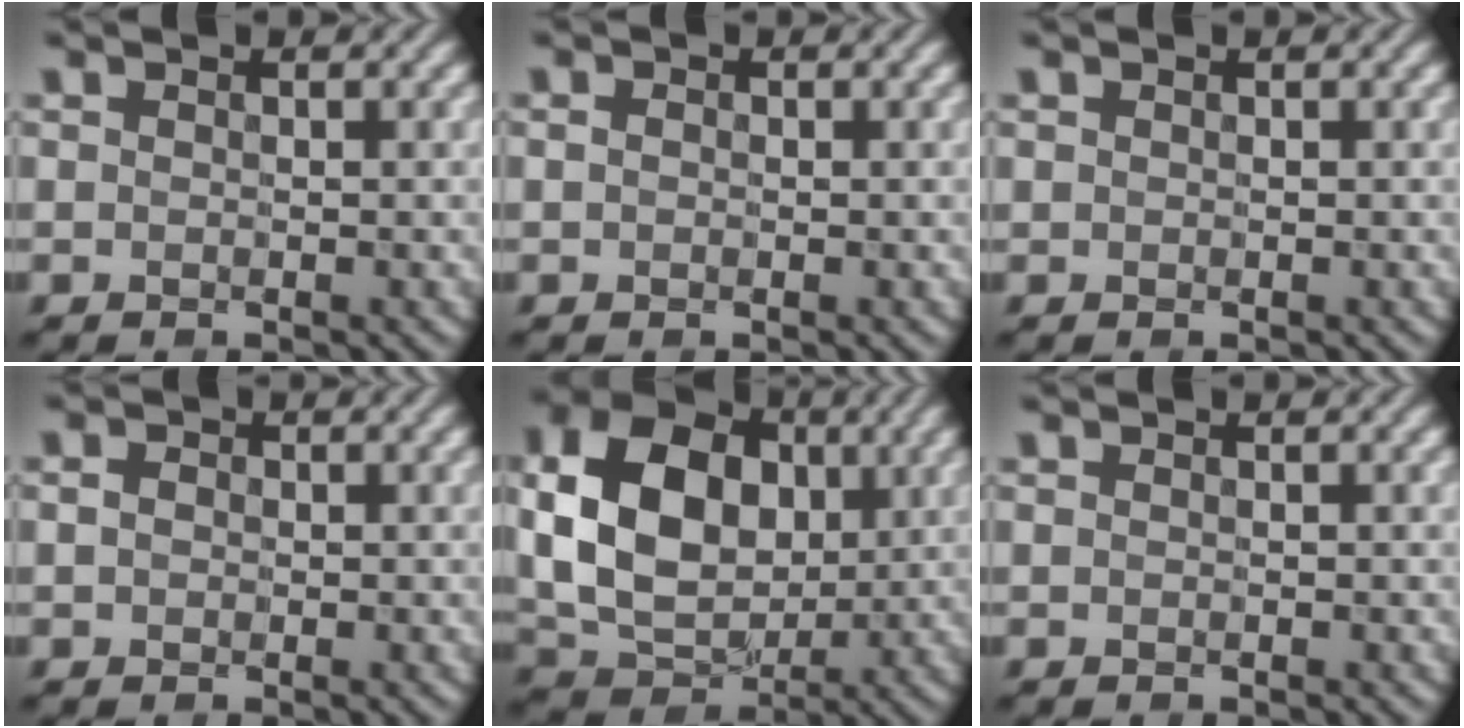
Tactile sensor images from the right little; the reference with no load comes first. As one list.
[{"total": 0.5, "force": [-0.2, 0.4, 0.1], "torque": [-0.004, 0.000, -0.003]}, {"total": 0.0}, {"total": 1.0, "force": [-0.3, 0.9, 0.3], "torque": [-0.008, 0.000, -0.007]}, {"total": 11.5, "force": [1.0, 8.3, 7.8], "torque": [-0.165, 0.007, 0.010]}, {"total": 0.0}]